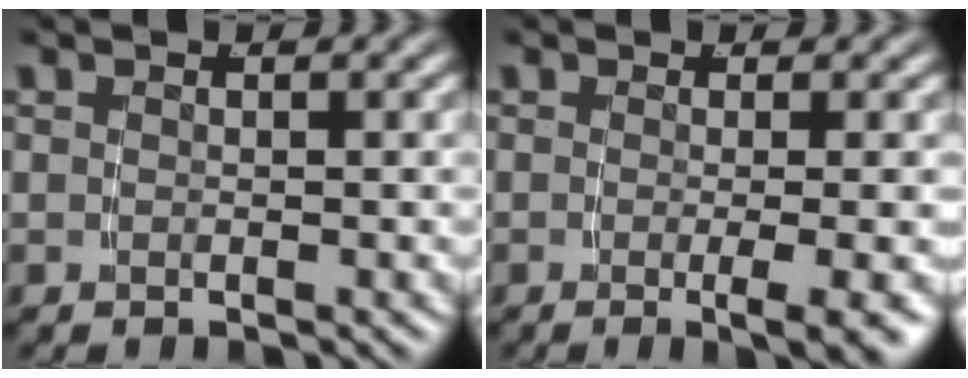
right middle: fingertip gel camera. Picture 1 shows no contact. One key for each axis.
{"total": 4.2, "fx": -2.2, "fy": 0.1, "fz": 3.6, "tx": -0.037, "ty": -0.010, "tz": -0.031}